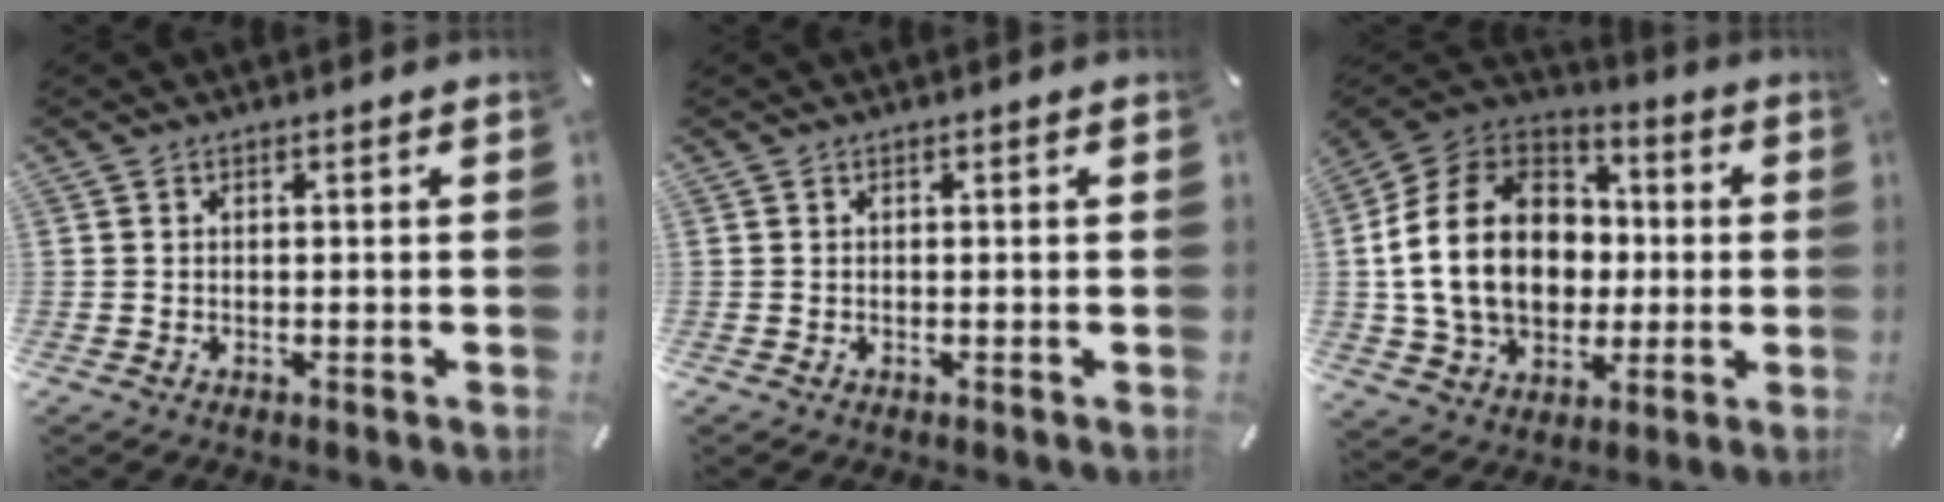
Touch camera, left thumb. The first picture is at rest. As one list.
[{"total": 0.0}, {"total": 20.4, "force": [-0.8, 16.2, 12.4], "torque": [-0.262, 0.013, -0.008]}]